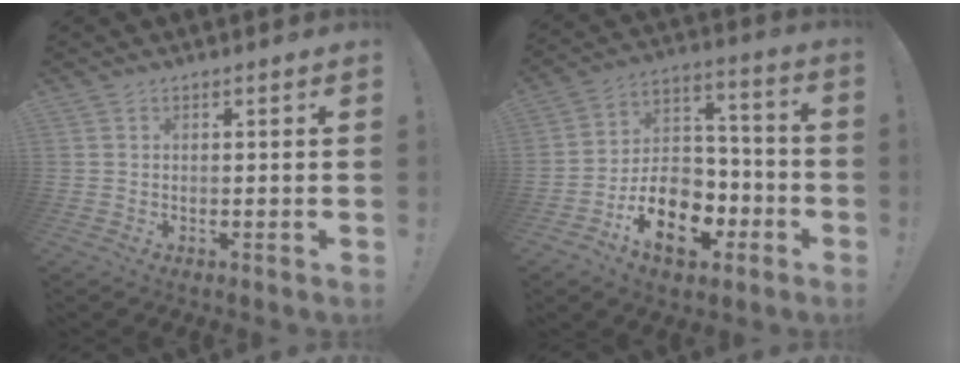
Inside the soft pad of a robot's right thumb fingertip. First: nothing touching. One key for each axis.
{"total": 17.9, "fx": -8.3, "fy": 12.5, "fz": 9.9, "tx": -0.142, "ty": 0.054, "tz": -0.128}